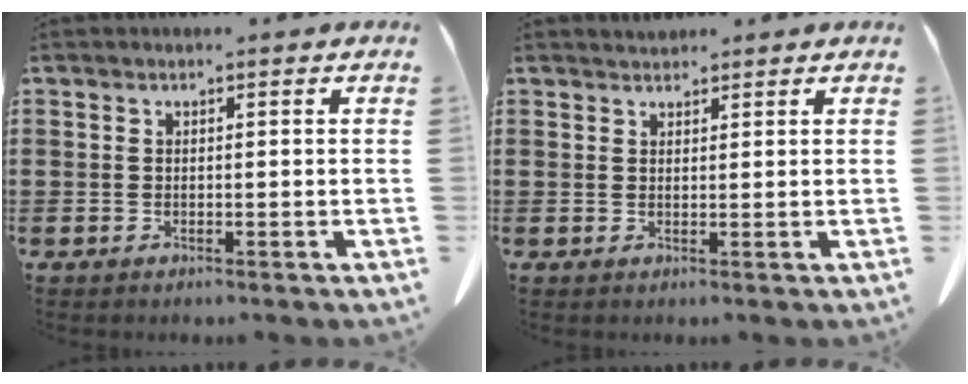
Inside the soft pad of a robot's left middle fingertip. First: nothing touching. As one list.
[{"total": 1.4, "force": [1.3, 0.5, -0.1], "torque": [-0.002, 0.004, 0.025]}]